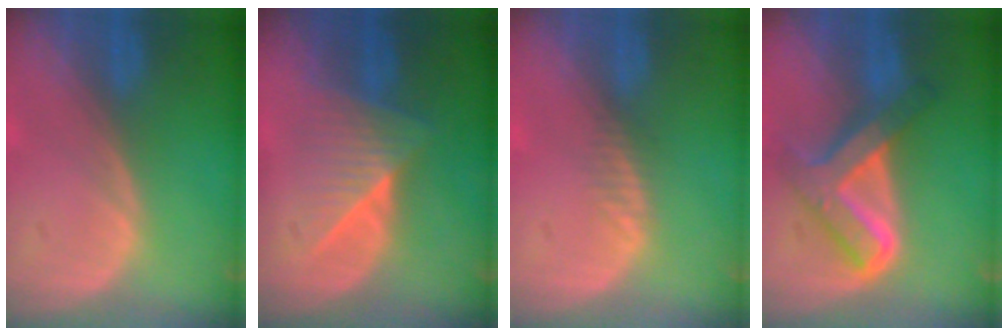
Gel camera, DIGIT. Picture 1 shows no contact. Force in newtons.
{"total": 6.4, "press": 6.1, "slide": 1.9}
{"total": 1.3, "press": 1.1, "slide": 0.7}
{"total": 8.1, "press": 8.1, "slide": 0.7}